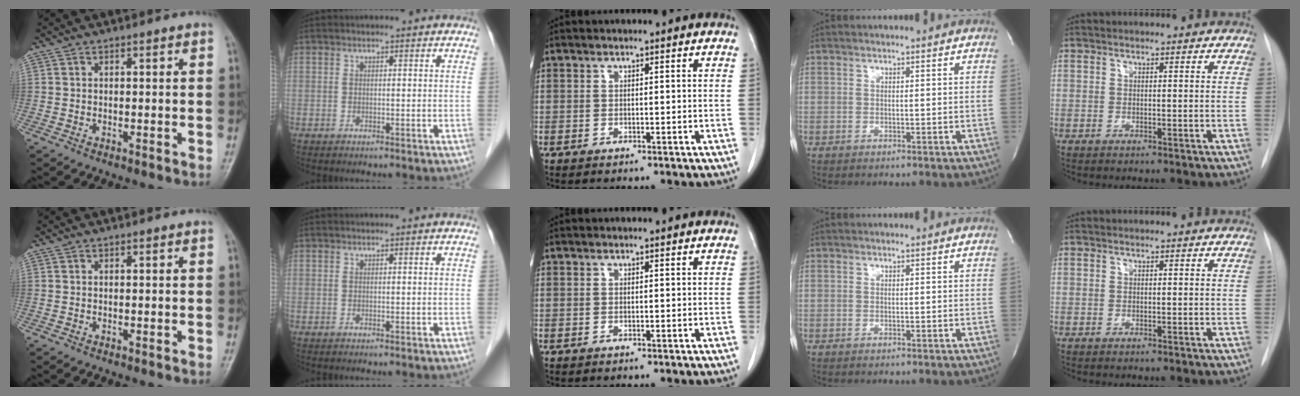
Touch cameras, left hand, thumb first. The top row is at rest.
{}